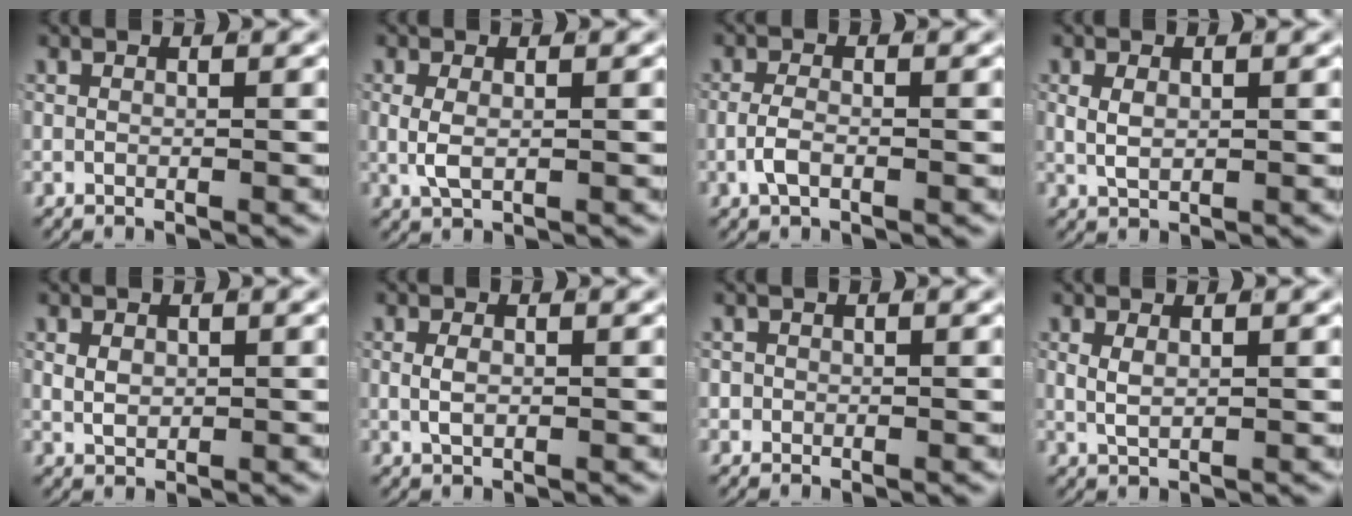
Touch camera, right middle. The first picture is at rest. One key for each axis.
{"total": 1.9, "fx": 0.0, "fy": 0.9, "fz": 1.7, "tx": -0.041, "ty": -0.009, "tz": 0.008}
{"total": 1.7, "fx": -0.7, "fy": 0.6, "fz": 1.4, "tx": -0.032, "ty": -0.003, "tz": -0.013}
{"total": 1.9, "fx": 0.3, "fy": 1.2, "fz": 1.5, "tx": -0.034, "ty": -0.008, "tz": 0.015}
{"total": 1.4, "fx": 0.3, "fy": 1.0, "fz": 1.0, "tx": -0.024, "ty": -0.010, "tz": 0.016}
{"total": 1.3, "fx": 0.0, "fy": 0.6, "fz": 1.2, "tx": -0.022, "ty": -0.004, "tz": 0.004}
{"total": 0.9, "fx": -0.2, "fy": 0.9, "fz": 0.1, "tx": -0.002, "ty": -0.001, "tz": -0.004}
{"total": 1.4, "fx": 0.4, "fy": 0.6, "fz": 1.2, "tx": -0.028, "ty": -0.009, "tz": 0.017}